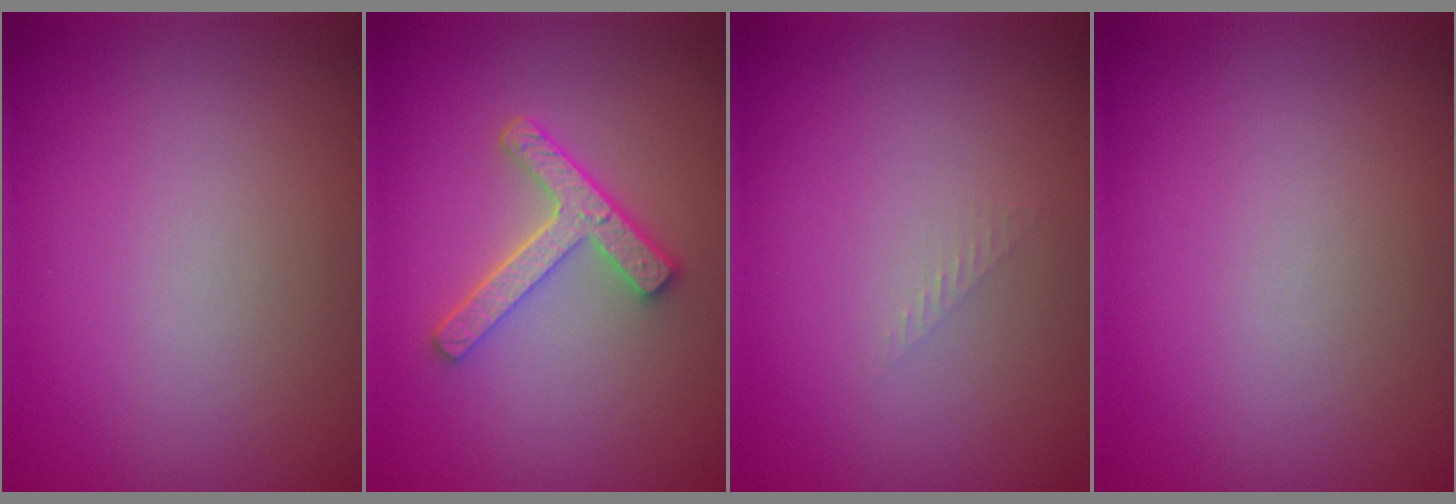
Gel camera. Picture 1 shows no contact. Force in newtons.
{"total": 4.5, "press": 3.3, "slide": 3.0}
{"total": 0.8, "press": 0.7, "slide": 0.2}
{"total": 0.0}